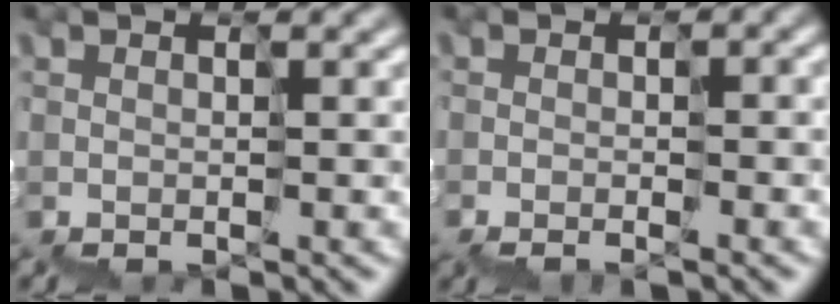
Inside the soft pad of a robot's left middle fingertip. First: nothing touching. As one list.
[{"total": 0.6, "force": [-0.6, 0.1, 0.2], "torque": [0.011, 0.009, -0.008]}]